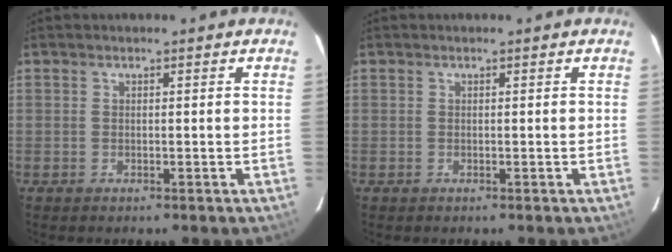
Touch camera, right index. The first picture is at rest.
{"total": 0.0}